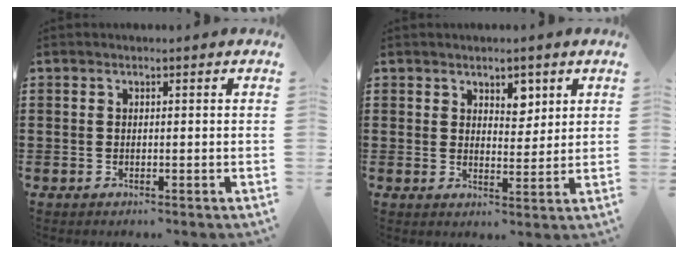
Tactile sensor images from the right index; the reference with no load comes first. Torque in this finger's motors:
{"motor_torque": [0.00, 0.20, 0.21, 0.04]}